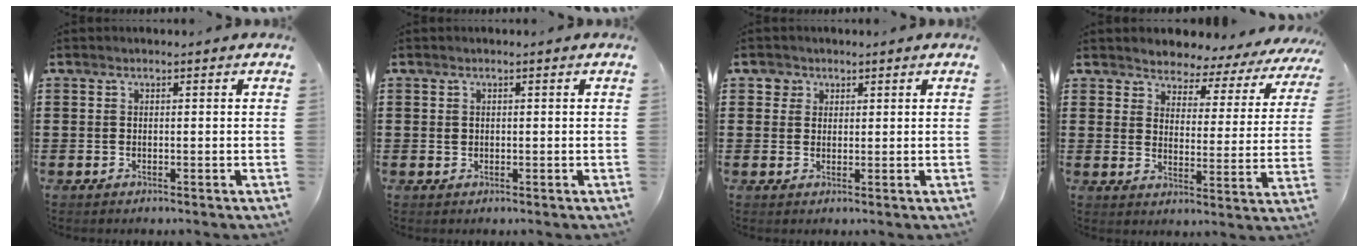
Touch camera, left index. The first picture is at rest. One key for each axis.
{"total": 0.6, "fx": 0.2, "fy": 0.6, "fz": 0.3, "tx": -0.007, "ty": 0.003, "tz": 0.004}
{"total": 2.0, "fx": 1.1, "fy": 1.7, "fz": -0.1, "tx": 0.002, "ty": 0.005, "tz": 0.017}
{"total": 3.8, "fx": 3.6, "fy": 1.2, "fz": 0.0, "tx": -0.027, "ty": -0.027, "tz": 0.057}